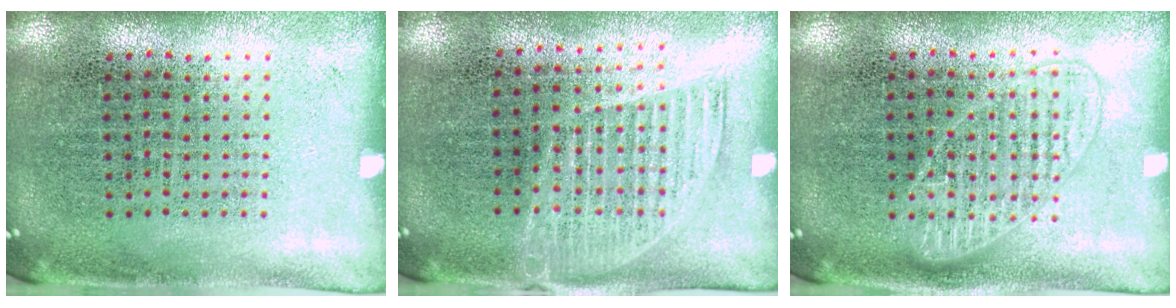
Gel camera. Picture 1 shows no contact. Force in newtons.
{"total": 1.3, "press": 1.1, "slide": 0.7}
{"total": 2.4, "press": 2.3, "slide": 0.4}